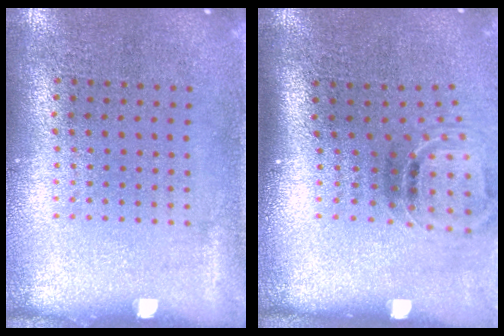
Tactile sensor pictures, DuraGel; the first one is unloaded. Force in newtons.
{"total": 1.5, "press": 1.0, "slide": 1.1}